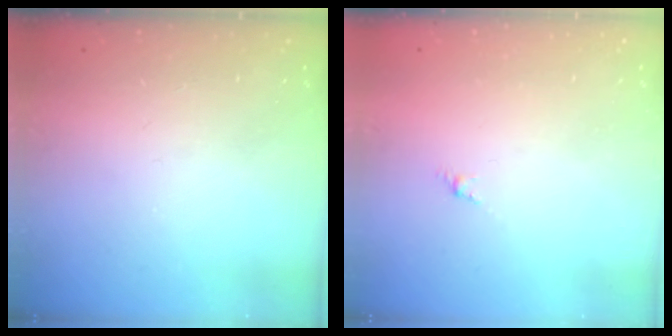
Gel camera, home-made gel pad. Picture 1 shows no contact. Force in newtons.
{"total": 1.1, "press": 1.0, "slide": 0.5}